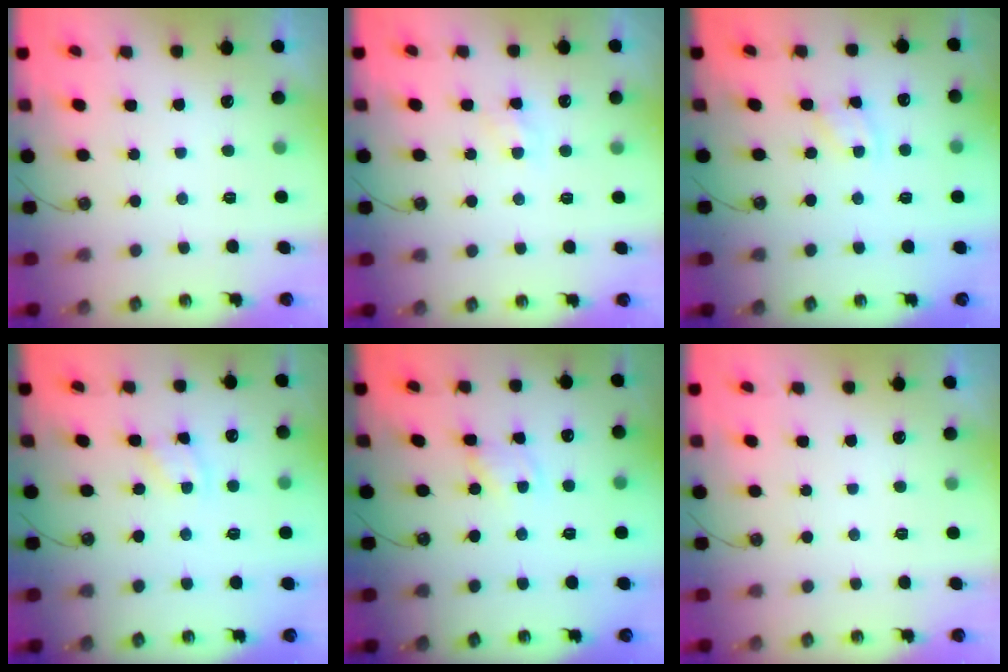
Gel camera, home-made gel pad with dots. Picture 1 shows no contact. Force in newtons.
{"total": 3.8, "press": 3.8, "slide": 0.5}
{"total": 2.1, "press": 2.1, "slide": 0.3}
{"total": 1.9, "press": 1.9, "slide": 0.3}
{"total": 1.6, "press": 1.6, "slide": 0.2}
{"total": 0.0}